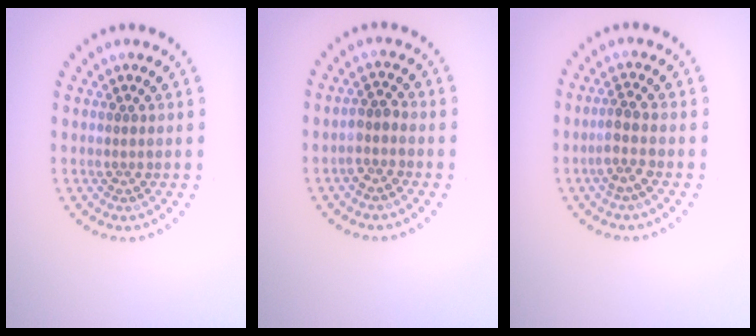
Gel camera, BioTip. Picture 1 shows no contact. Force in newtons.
{"total": 1.8, "press": 1.5, "slide": 1.0}
{"total": 1.9, "press": 1.5, "slide": 1.2}